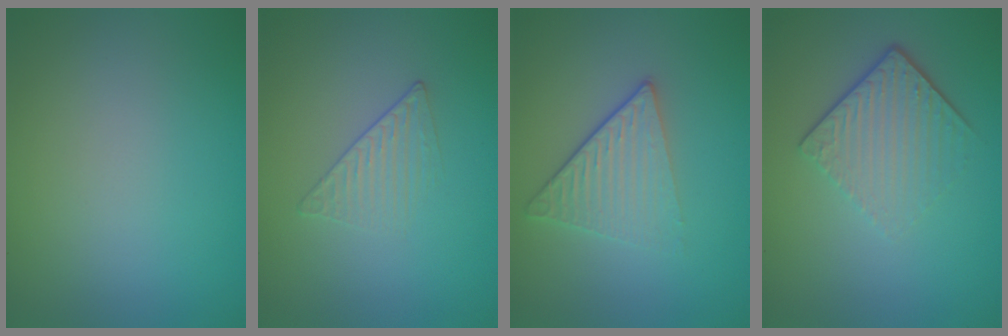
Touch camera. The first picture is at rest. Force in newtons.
{"total": 1.5, "press": 0.7, "slide": 1.3}
{"total": 3.5, "press": 2.8, "slide": 2.2}
{"total": 4.5, "press": 2.9, "slide": 3.3}